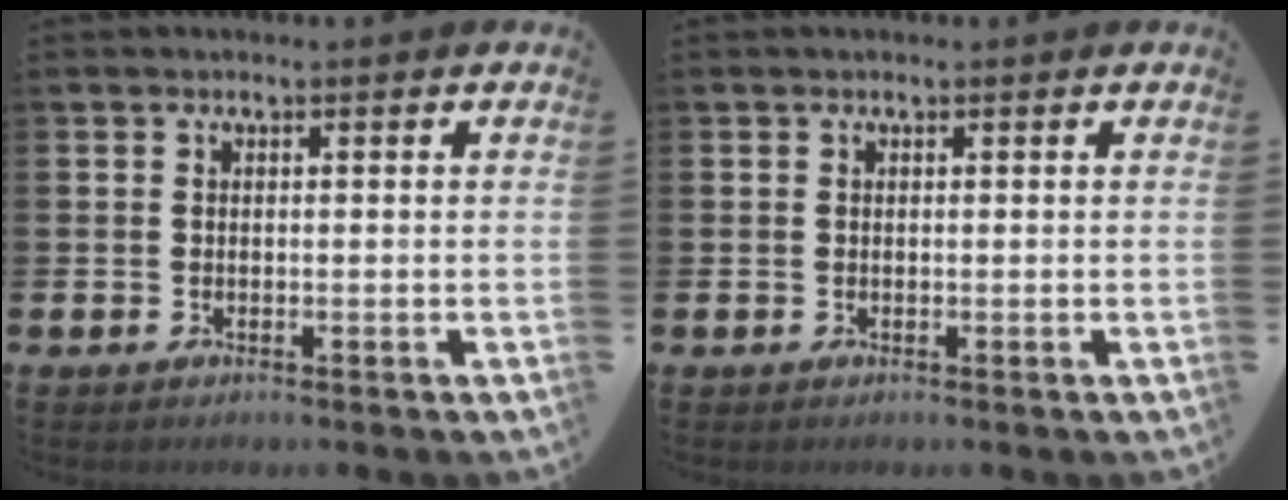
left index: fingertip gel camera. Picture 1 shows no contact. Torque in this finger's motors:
{"motor_torque": [0.70, -1.44, 0.02, -0.01]}